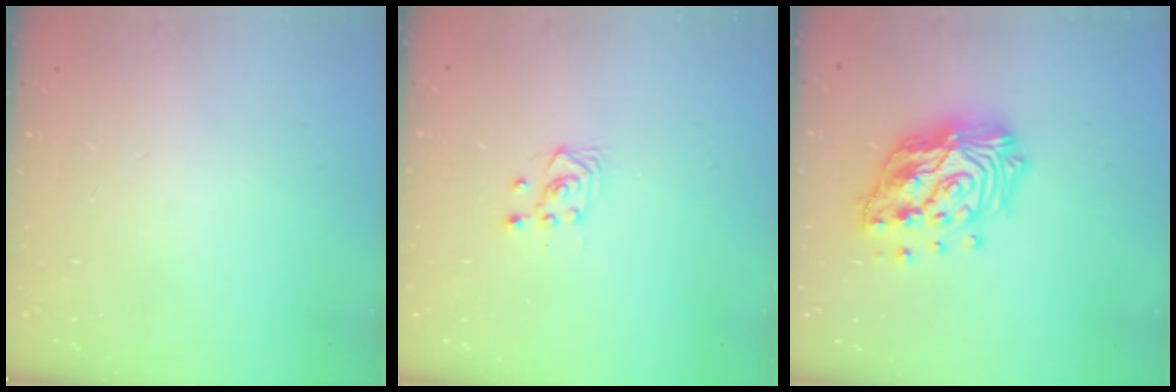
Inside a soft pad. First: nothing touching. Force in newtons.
{"total": 4.2, "press": 3.9, "slide": 1.7}
{"total": 19.2, "press": 19.1, "slide": 1.9}